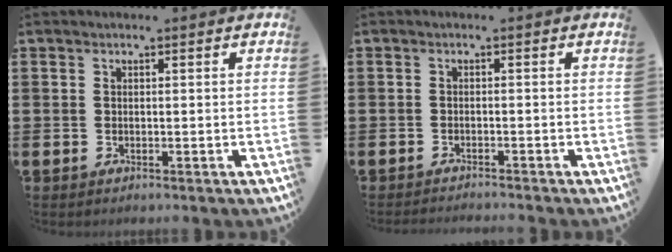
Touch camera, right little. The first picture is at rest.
{"total": 0.9, "force": [-0.9, -0.2, 0.0], "torque": [0.000, 0.001, -0.018]}